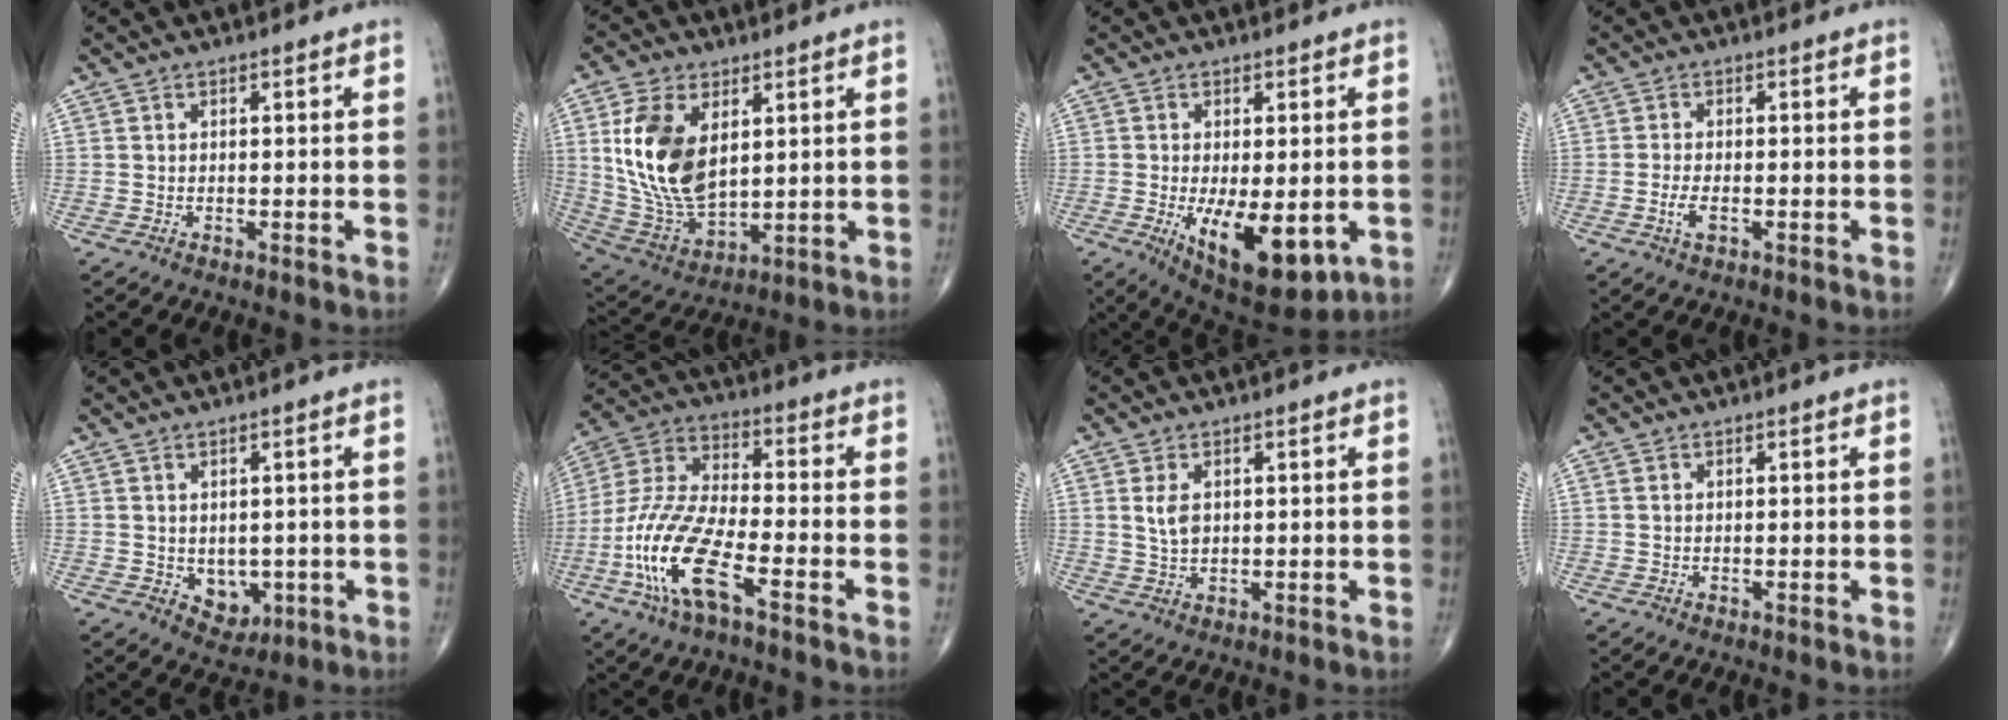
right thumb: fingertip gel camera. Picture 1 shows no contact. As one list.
[{"total": 16.4, "force": [4.0, 9.5, 12.7], "torque": [-0.237, -0.022, 0.091]}, {"total": 13.9, "force": [-3.7, 6.1, 12.0], "torque": [-0.177, -0.021, -0.036]}, {"total": 3.0, "force": [-1.0, 1.3, 2.4], "torque": [-0.053, 0.003, -0.019]}, {"total": 5.0, "force": [-0.6, 3.9, 3.1], "torque": [-0.020, -0.007, 0.006]}, {"total": 16.0, "force": [-6.7, 5.4, 13.5], "torque": [-0.297, 0.026, -0.130]}, {"total": 3.8, "force": [1.0, 2.4, 2.8], "torque": [-0.048, -0.005, 0.023]}, {"total": 0.7, "force": [0.2, 0.6, 0.3], "torque": [-0.003, 0.001, 0.003]}]